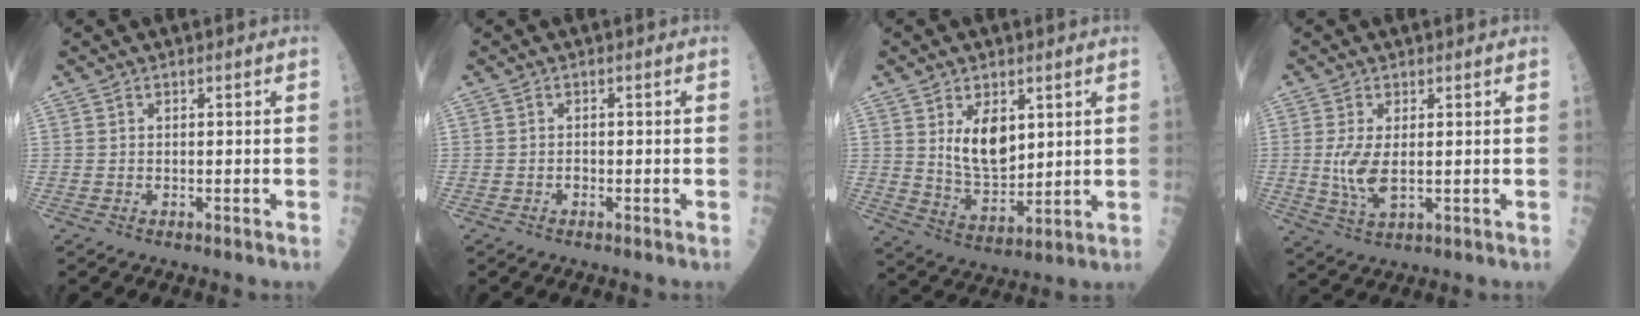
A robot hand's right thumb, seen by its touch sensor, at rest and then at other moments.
{"total": 0.6, "force": [-0.3, 0.4, 0.3], "torque": [-0.003, 0.002, -0.008]}
{"total": 9.4, "force": [3.2, 5.2, 7.2], "torque": [-0.099, -0.028, 0.070]}
{"total": 6.0, "force": [0.2, 2.5, 5.4], "torque": [-0.121, -0.011, 0.009]}